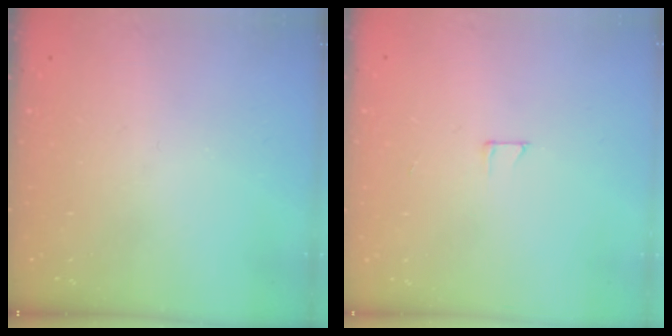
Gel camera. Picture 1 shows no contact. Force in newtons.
{"total": 3.9, "press": 3.9, "slide": 0.2}